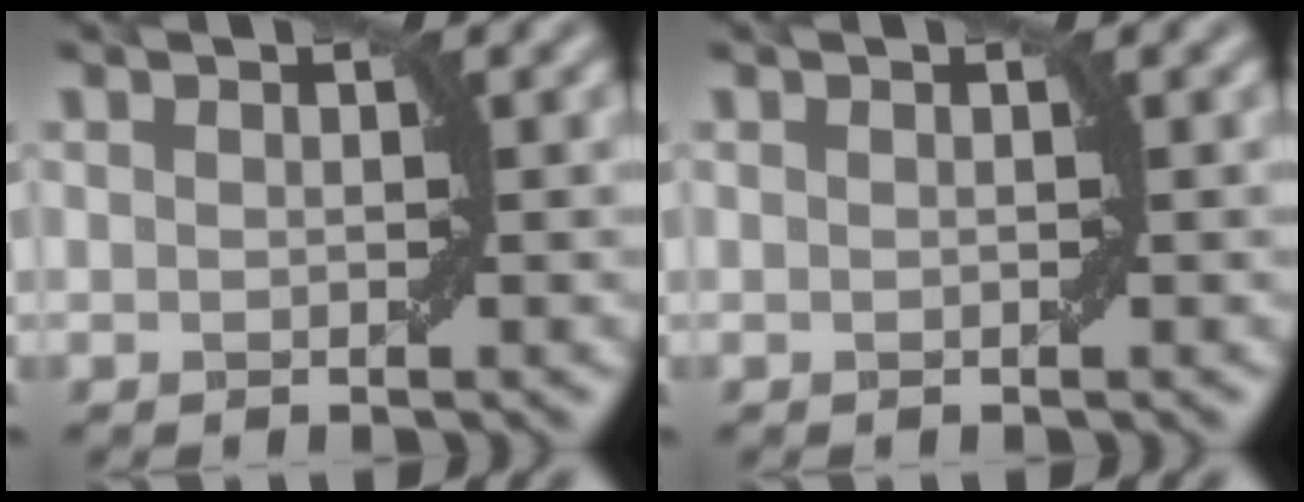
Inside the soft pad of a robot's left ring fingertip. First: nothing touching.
{"total": 0.0}